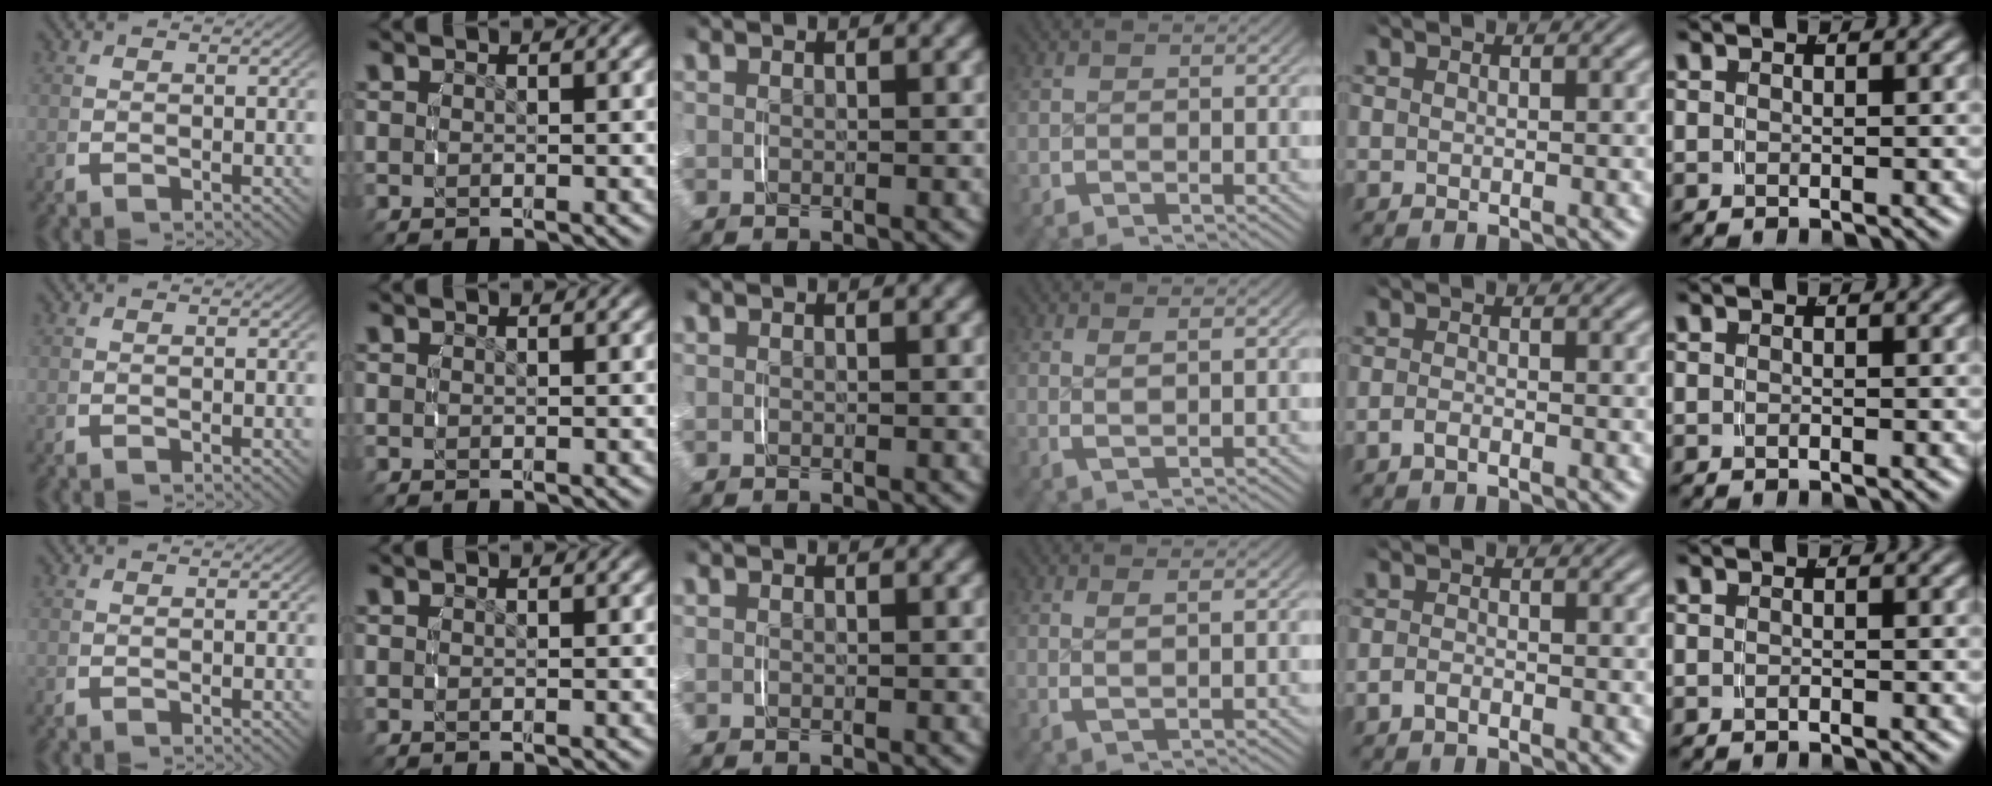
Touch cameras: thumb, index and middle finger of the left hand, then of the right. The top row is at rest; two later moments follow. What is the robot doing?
{"motion": "lift_and_place", "object": "pen bag"}